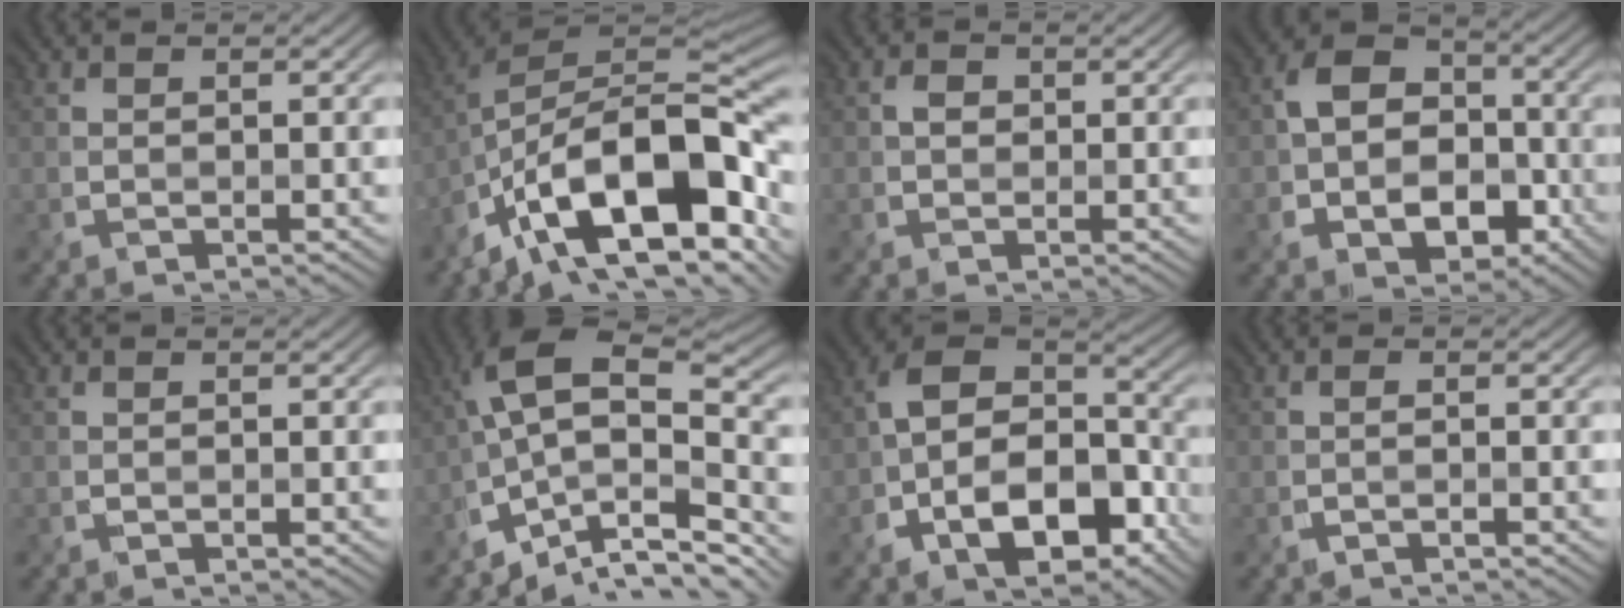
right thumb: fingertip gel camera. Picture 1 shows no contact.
{"total": 17.3, "force": [-6.8, 6.9, 14.4], "torque": [-0.254, 0.017, -0.133]}
{"total": 1.0, "force": [-0.1, 0.9, 0.3], "torque": [-0.005, 0.000, -0.002]}
{"total": 9.1, "force": [-2.6, 6.7, 5.6], "torque": [-0.103, -0.013, -0.044]}
{"total": 0.0}
{"total": 11.8, "force": [-5.5, 4.6, 9.4], "torque": [-0.169, 0.009, -0.102]}
{"total": 13.3, "force": [-5.2, 7.8, 9.3], "torque": [-0.154, -0.017, -0.090]}
{"total": 0.8, "force": [-0.3, 0.2, 0.7], "torque": [-0.008, 0.005, -0.012]}